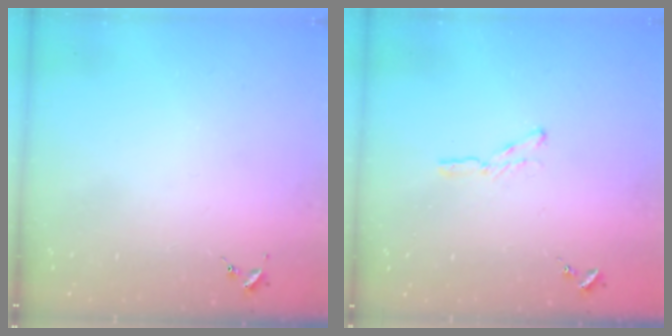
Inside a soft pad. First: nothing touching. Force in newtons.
{"total": 4.3, "press": 4.2, "slide": 0.4}